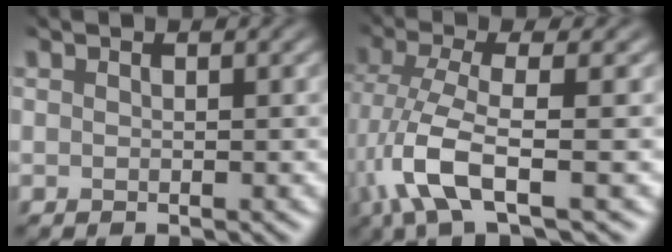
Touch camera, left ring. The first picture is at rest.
{"total": 5.6, "force": [-2.5, 1.2, 4.9], "torque": [-0.115, -0.005, -0.039]}